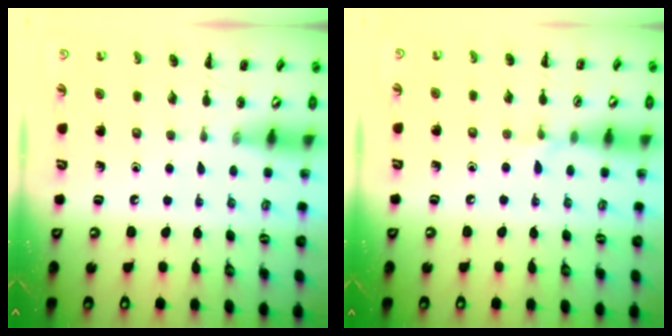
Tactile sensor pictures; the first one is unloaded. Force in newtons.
{"total": 4.3, "press": 4.0, "slide": 1.6}